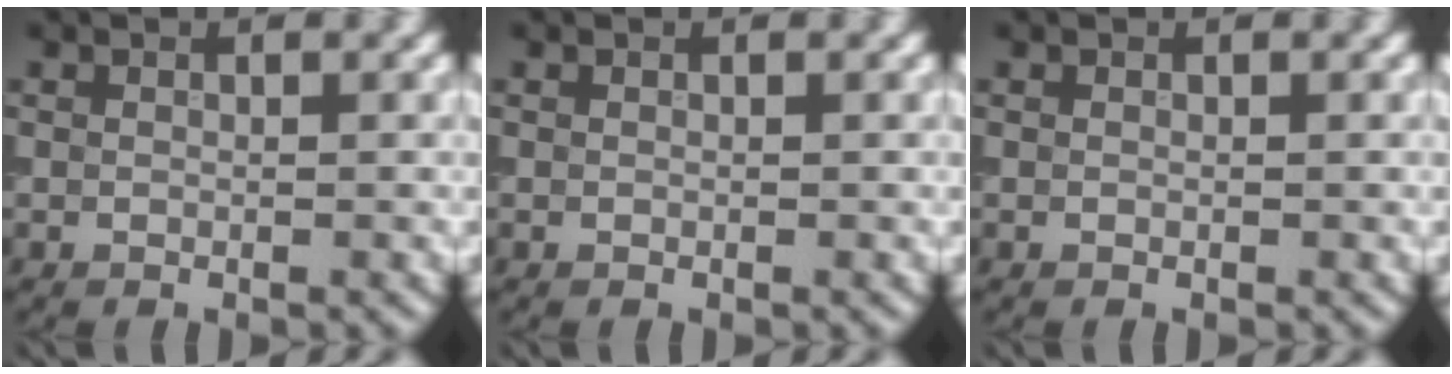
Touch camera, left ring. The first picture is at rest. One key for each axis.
{"total": 0.0}
{"total": 0.0}